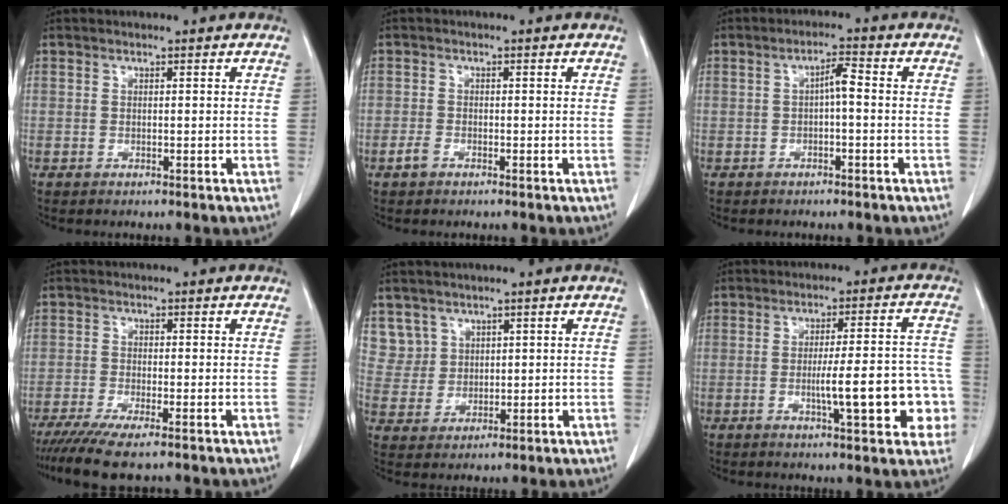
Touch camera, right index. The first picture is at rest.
{"total": 1.5, "force": [-0.9, 1.0, 0.6], "torque": [-0.016, 0.003, -0.016]}
{"total": 2.9, "force": [-0.2, 0.6, 2.8], "torque": [-0.048, 0.011, -0.003]}
{"total": 6.5, "force": [-5.0, 0.3, 4.2], "torque": [-0.068, -0.016, -0.081]}
{"total": 5.0, "force": [3.1, 4.0, -0.4], "torque": [0.016, 0.001, 0.066]}
{"total": 11.3, "force": [-2.9, 2.2, 10.7], "torque": [-0.139, 0.020, -0.032]}